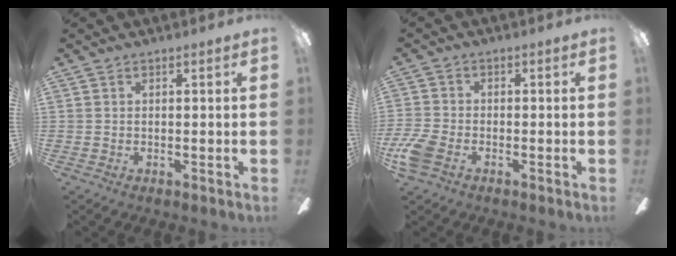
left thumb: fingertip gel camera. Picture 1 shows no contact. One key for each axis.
{"total": 6.2, "fx": -2.7, "fy": 3.9, "fz": 3.9, "tx": -0.096, "ty": 0.006, "tz": -0.053}